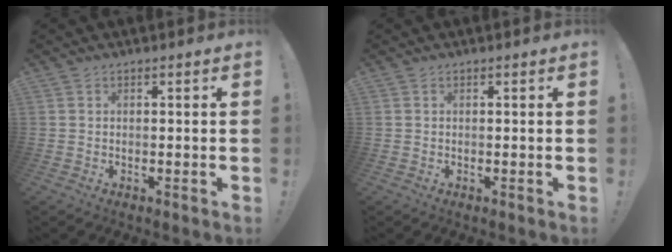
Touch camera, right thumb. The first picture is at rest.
{"total": 0.0}